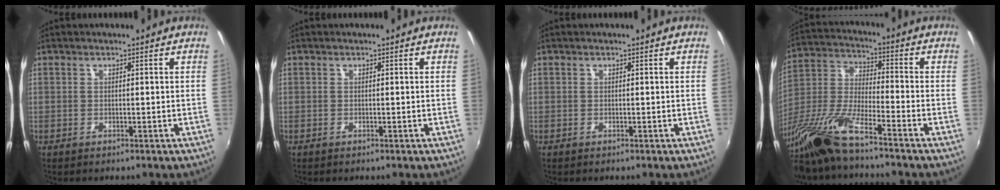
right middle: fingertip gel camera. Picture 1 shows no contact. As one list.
[{"total": 0.0}, {"total": 0.0}, {"total": 14.7, "force": [-11.2, 1.4, 9.4], "torque": [-0.208, -0.020, -0.230]}]